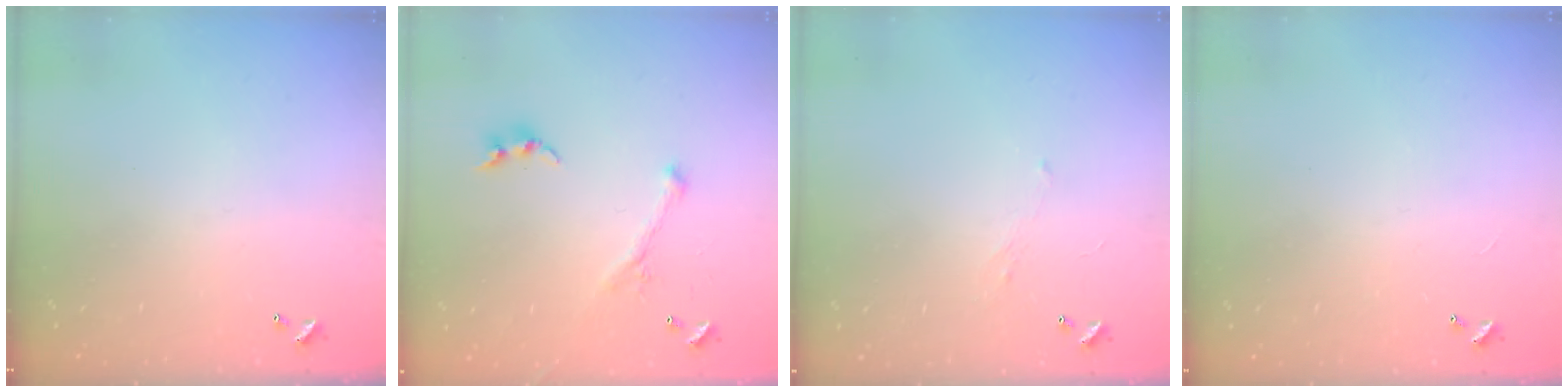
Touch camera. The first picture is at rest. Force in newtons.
{"total": 2.8, "press": 2.6, "slide": 0.9}
{"total": 1.0, "press": 0.8, "slide": 0.5}
{"total": 2.8, "press": 2.8, "slide": 0.3}